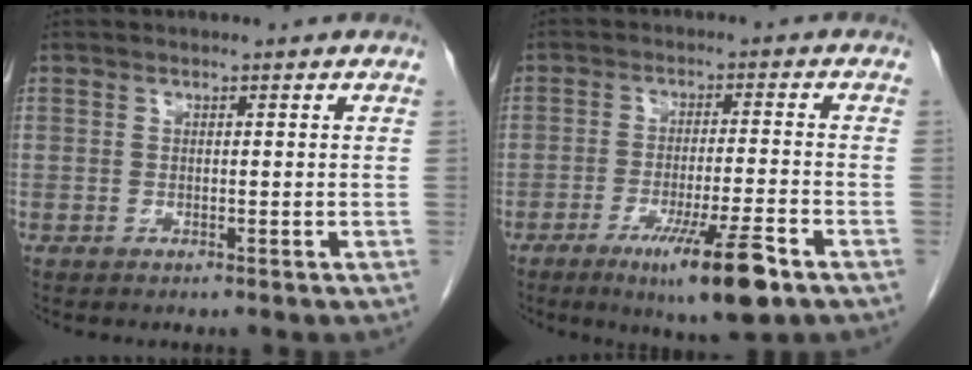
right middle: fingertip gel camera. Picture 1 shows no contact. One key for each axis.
{"total": 10.4, "fx": -5.9, "fy": 0.2, "fz": 8.5, "tx": -0.141, "ty": -0.025, "tz": -0.093}